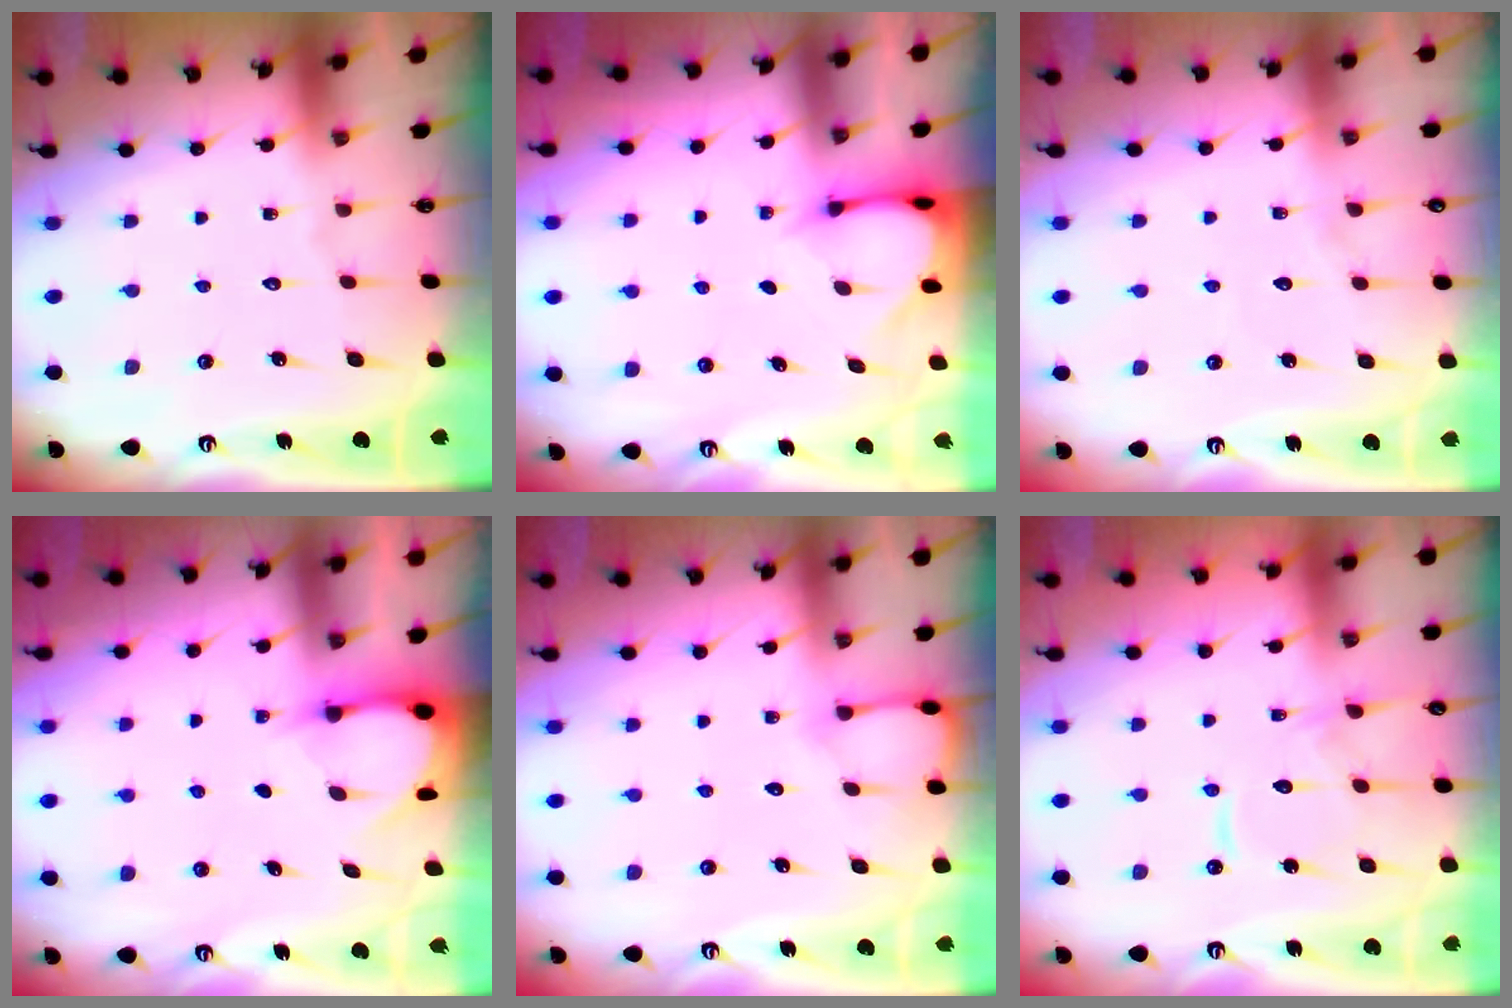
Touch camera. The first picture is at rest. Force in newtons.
{"total": 3.0, "press": 3.0, "slide": 0.2}
{"total": 3.8, "press": 3.8, "slide": 0.4}
{"total": 3.1, "press": 3.1, "slide": 0.3}
{"total": 4.9, "press": 4.9, "slide": 0.5}
{"total": 12.0, "press": 12.0, "slide": 1.1}